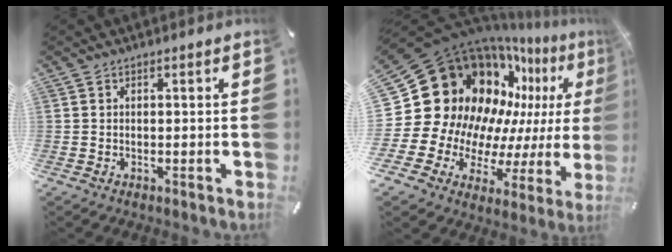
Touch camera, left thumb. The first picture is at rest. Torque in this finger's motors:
{"motor_torque": [0.97, 1.69, 1.63, 0.32, 0.13]}